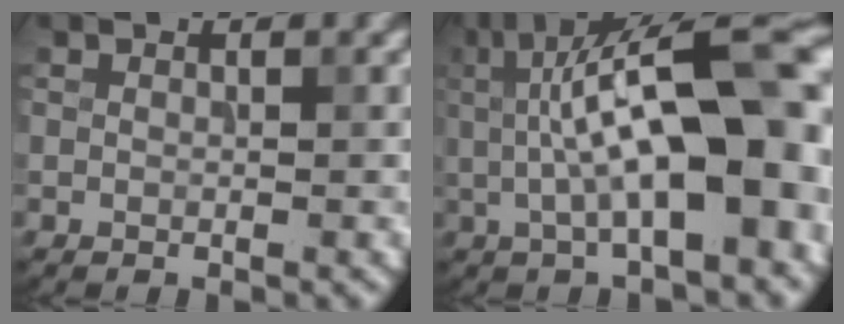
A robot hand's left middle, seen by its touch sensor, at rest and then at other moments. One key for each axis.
{"total": 13.4, "fx": 0.6, "fy": 4.6, "fz": 12.6, "tx": -0.168, "ty": 0.025, "tz": 0.006}